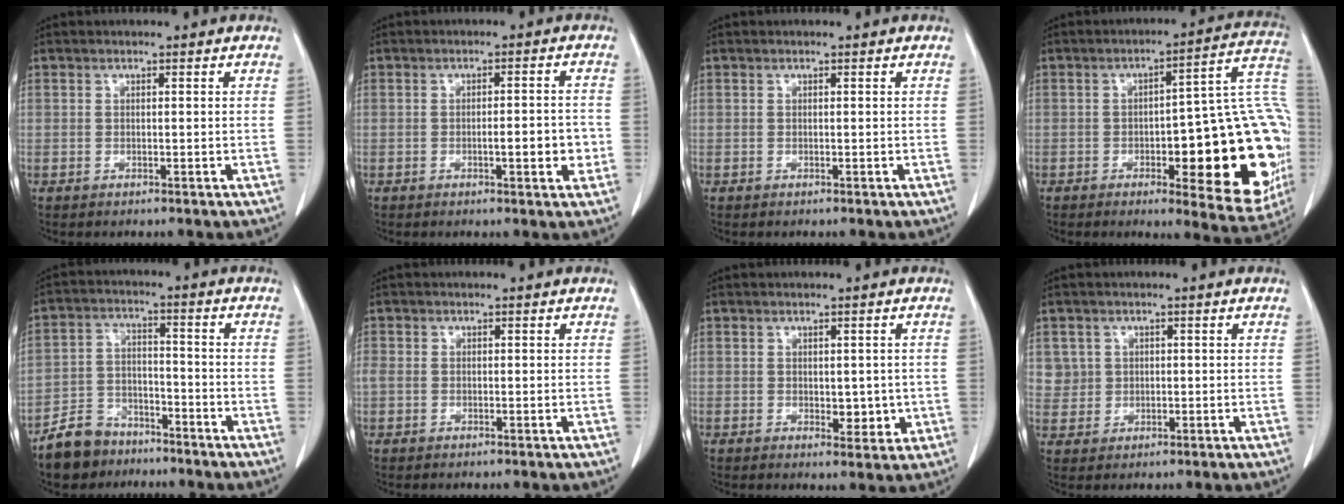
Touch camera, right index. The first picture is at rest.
{"total": 4.5, "force": [-1.2, 1.0, 4.2], "torque": [-0.062, 0.003, -0.011]}
{"total": 0.0}
{"total": 24.6, "force": [-4.2, 6.3, 23.4], "torque": [-0.224, 0.027, -0.038]}
{"total": 8.0, "force": [-6.3, 4.7, 1.7], "torque": [-0.041, 0.004, -0.115]}
{"total": 1.3, "force": [-0.3, 1.0, 0.8], "torque": [-0.032, 0.007, -0.003]}
{"total": 3.3, "force": [-0.2, 2.0, 2.6], "torque": [-0.029, -0.004, 0.006]}
{"total": 3.4, "force": [0.9, 3.2, 0.0], "torque": [0.012, 0.005, 0.021]}